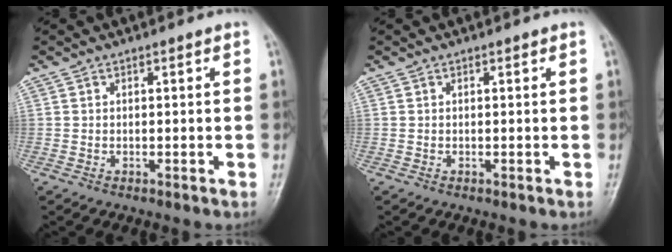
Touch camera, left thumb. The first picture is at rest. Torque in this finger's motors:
{"motor_torque": [0.00, 0.00, -0.07, -0.01, 0.00]}